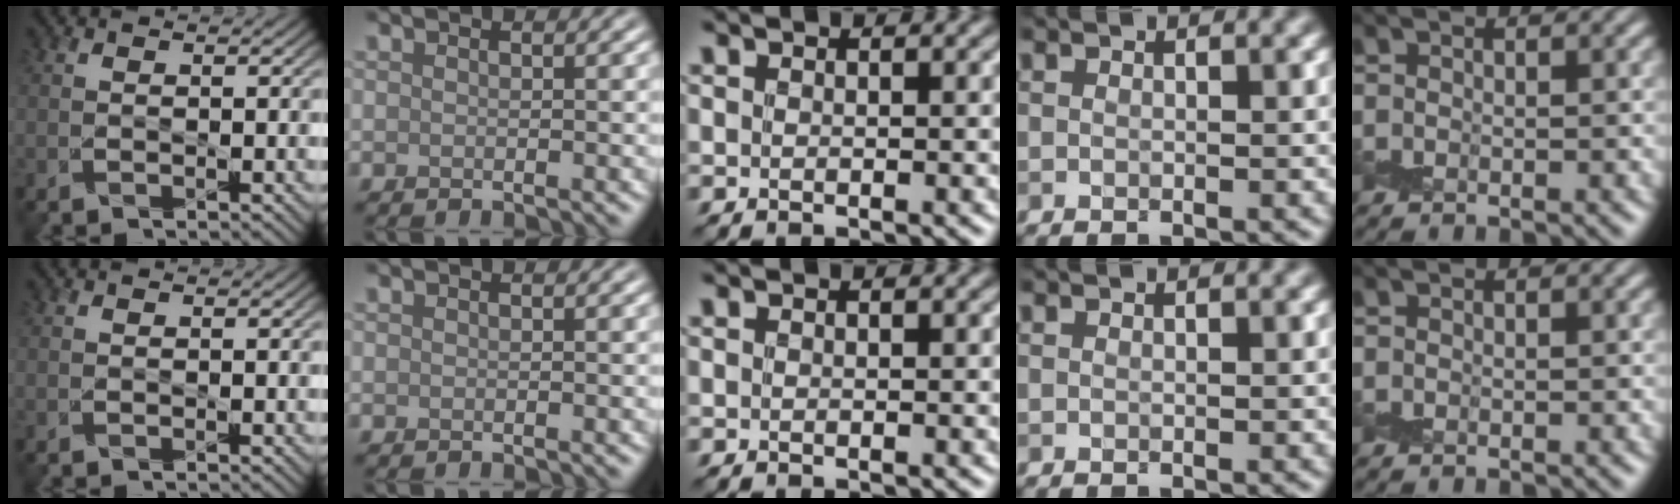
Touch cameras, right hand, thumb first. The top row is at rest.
{}